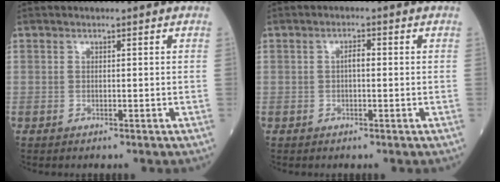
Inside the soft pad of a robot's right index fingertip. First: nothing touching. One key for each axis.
{"total": 1.5, "fx": 0.0, "fy": 0.5, "fz": 1.5, "tx": -0.023, "ty": 0.005, "tz": -0.003}